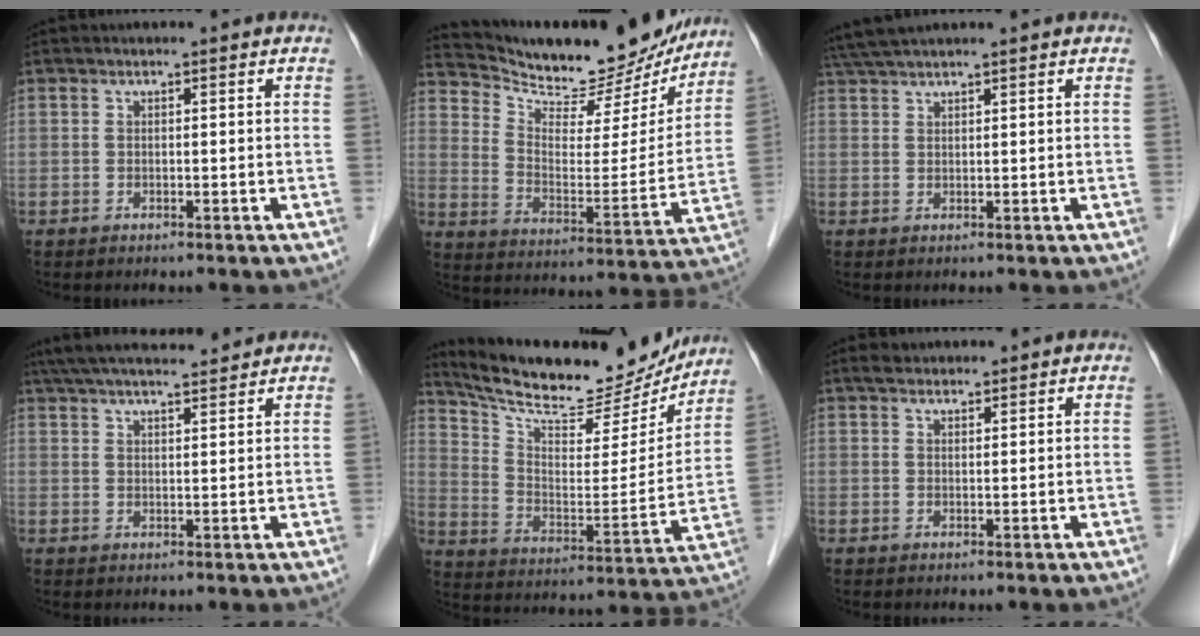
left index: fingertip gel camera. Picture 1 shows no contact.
{"total": 19.8, "force": [18.5, 5.2, 4.9], "torque": [-0.079, -0.032, 0.265]}
{"total": 4.3, "force": [3.9, 0.1, 1.8], "torque": [-0.037, 0.027, 0.077]}
{"total": 12.1, "force": [10.8, 1.5, 5.2], "torque": [-0.090, 0.030, 0.167]}
{"total": 20.6, "force": [18.8, 5.0, 6.7], "torque": [-0.116, -0.020, 0.282]}
{"total": 1.8, "force": [1.5, 0.9, 0.4], "torque": [-0.011, 0.007, 0.023]}